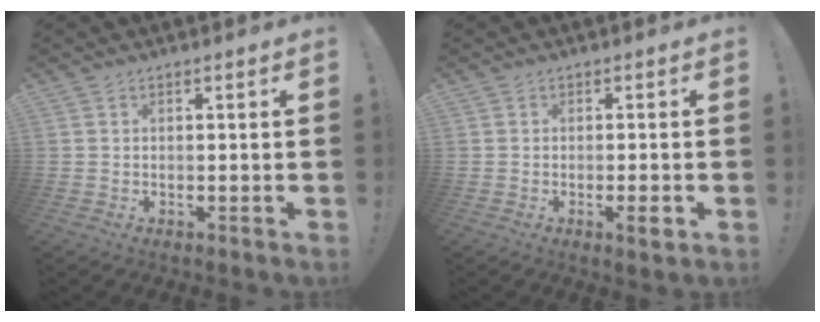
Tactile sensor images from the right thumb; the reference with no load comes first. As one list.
[{"total": 3.2, "force": [-1.4, 0.1, 2.8], "torque": [-0.045, -0.002, -0.022]}]